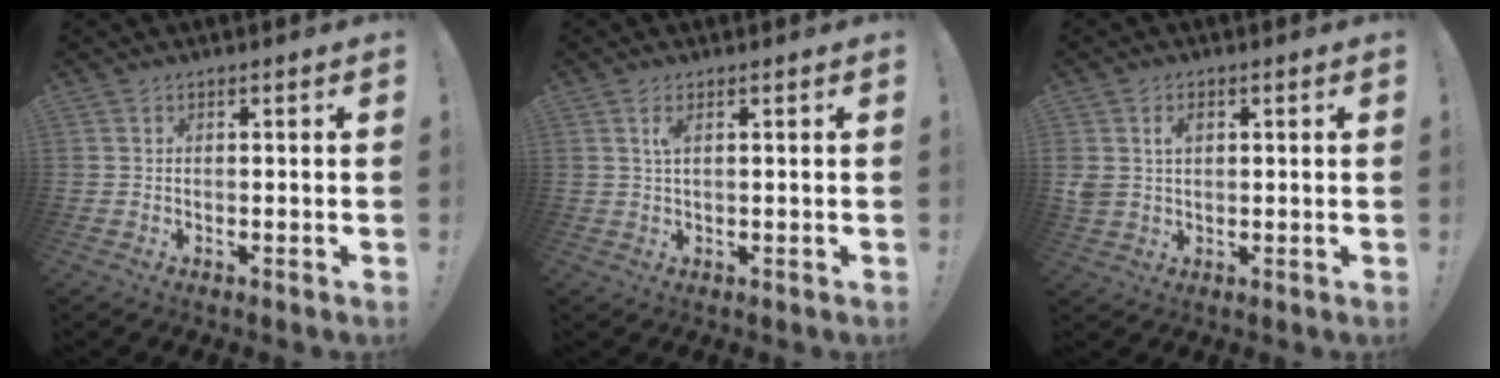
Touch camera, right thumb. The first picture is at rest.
{"total": 2.3, "force": [0.8, 0.3, 2.1], "torque": [-0.043, 0.001, 0.013]}
{"total": 3.9, "force": [1.3, 2.8, 2.4], "torque": [-0.042, 0.001, 0.023]}